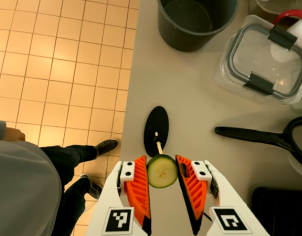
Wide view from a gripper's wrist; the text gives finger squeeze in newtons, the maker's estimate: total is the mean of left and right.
{"total": 7.3, "left": 7.6, "right": 7.0}